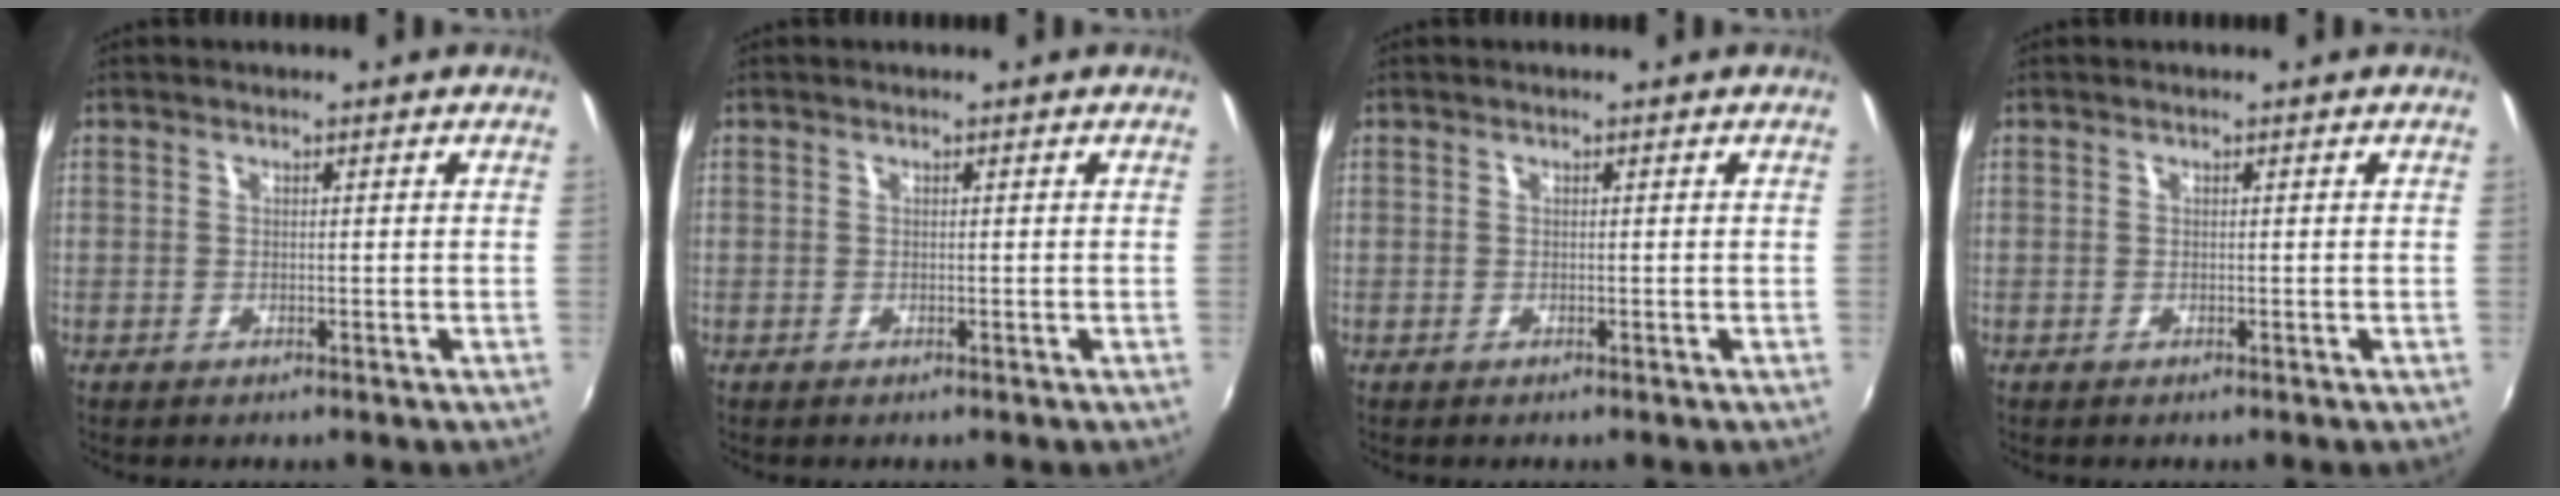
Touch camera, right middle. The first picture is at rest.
{"total": 0.0}
{"total": 0.0}
{"total": 0.0}